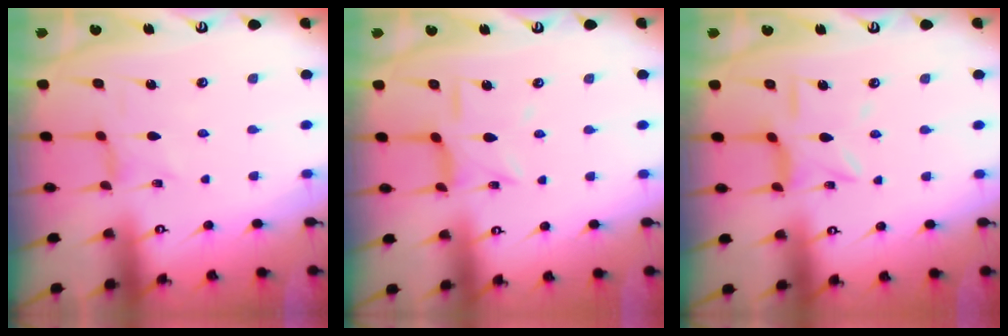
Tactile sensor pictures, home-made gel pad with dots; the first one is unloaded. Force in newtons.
{"total": 6.7, "press": 6.7, "slide": 0.3}
{"total": 6.3, "press": 6.3, "slide": 0.3}